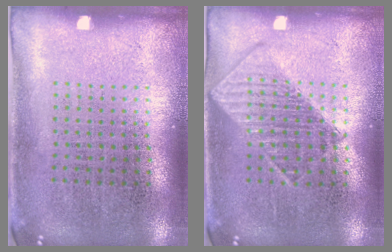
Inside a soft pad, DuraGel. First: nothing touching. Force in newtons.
{"total": 1.2, "press": 1.2, "slide": 0.2}